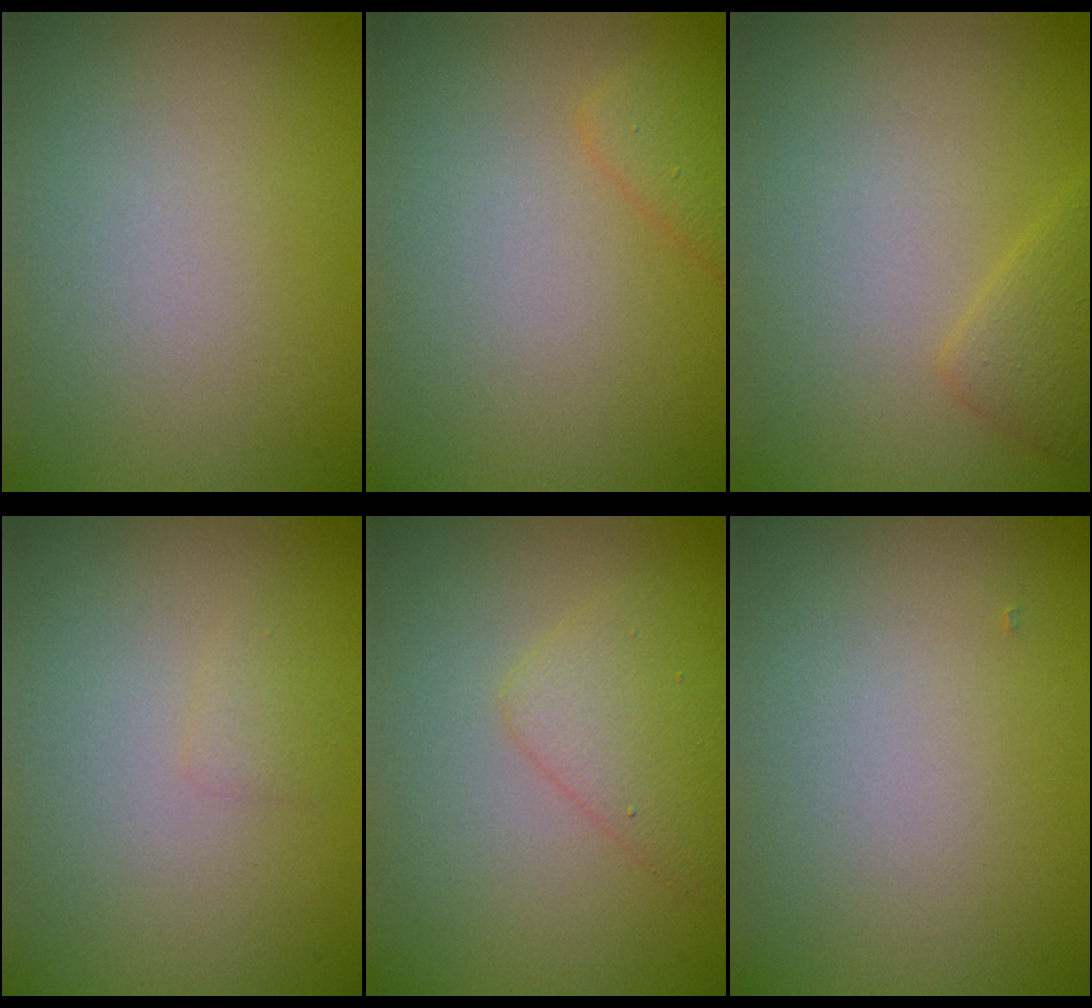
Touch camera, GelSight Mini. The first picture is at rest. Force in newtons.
{"total": 1.9, "press": 1.9, "slide": 0.1}
{"total": 1.9, "press": 1.9, "slide": 0.1}
{"total": 0.8, "press": 0.8, "slide": 0.1}
{"total": 3.0, "press": 3.0, "slide": 0.2}
{"total": 0.0}